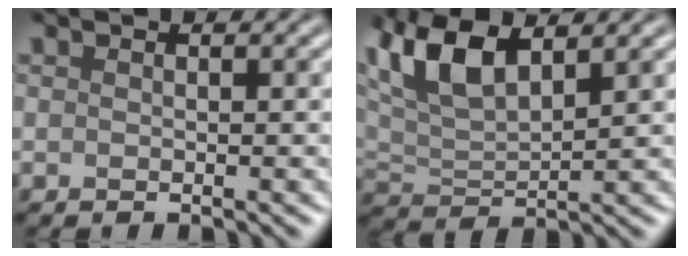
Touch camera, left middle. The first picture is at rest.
{"total": 7.8, "force": [4.4, 3.5, 5.4], "torque": [-0.129, 0.016, 0.083]}